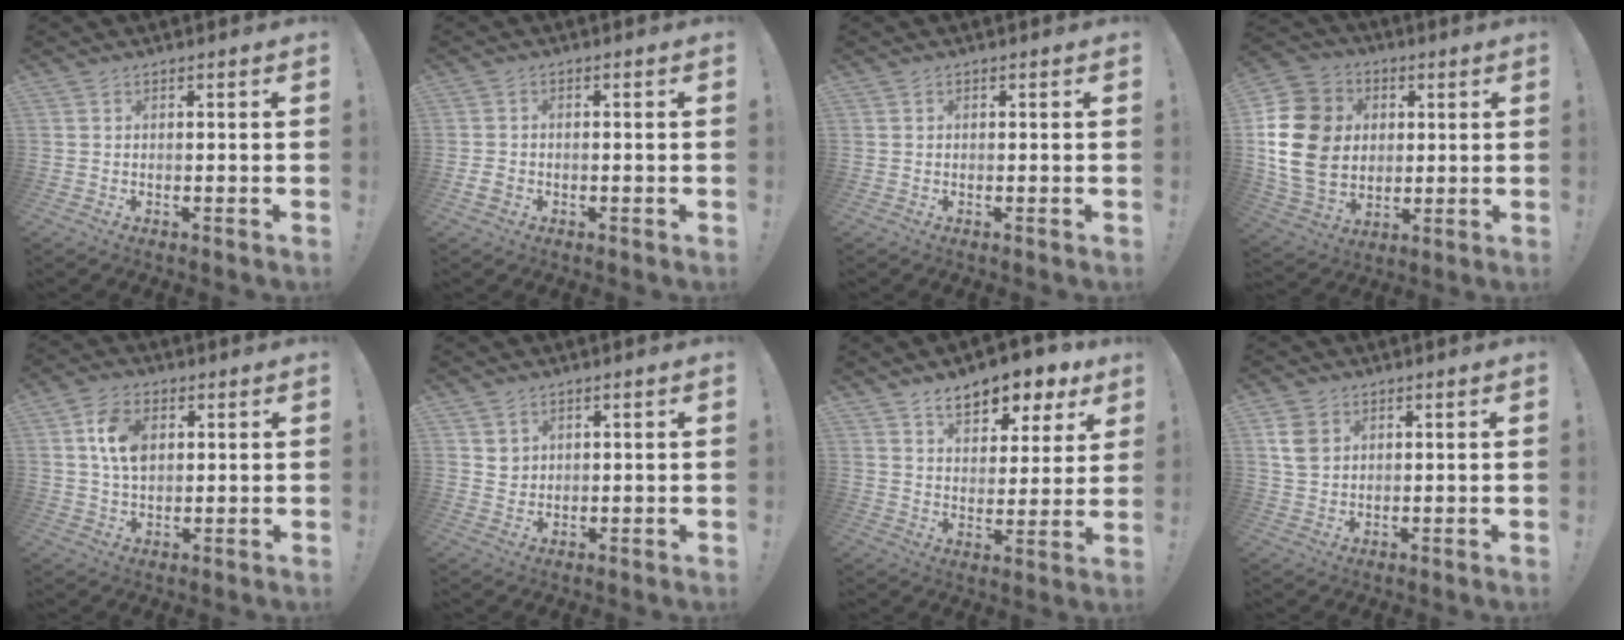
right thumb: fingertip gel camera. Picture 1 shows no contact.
{"total": 3.3, "force": [-1.0, 2.4, 1.9], "torque": [-0.027, 0.002, -0.018]}
{"total": 0.0}
{"total": 20.0, "force": [1.8, 16.4, 11.3], "torque": [-0.202, 0.006, 0.050]}
{"total": 9.6, "force": [2.7, 6.5, 6.6], "torque": [-0.102, 0.002, 0.051]}
{"total": 3.3, "force": [2.0, 2.6, 0.6], "torque": [-0.004, -0.011, 0.037]}
{"total": 10.7, "force": [7.4, 5.5, 5.5], "torque": [-0.073, -0.049, 0.129]}
{"total": 6.8, "force": [2.4, 5.1, 3.7], "torque": [-0.075, 0.002, 0.048]}